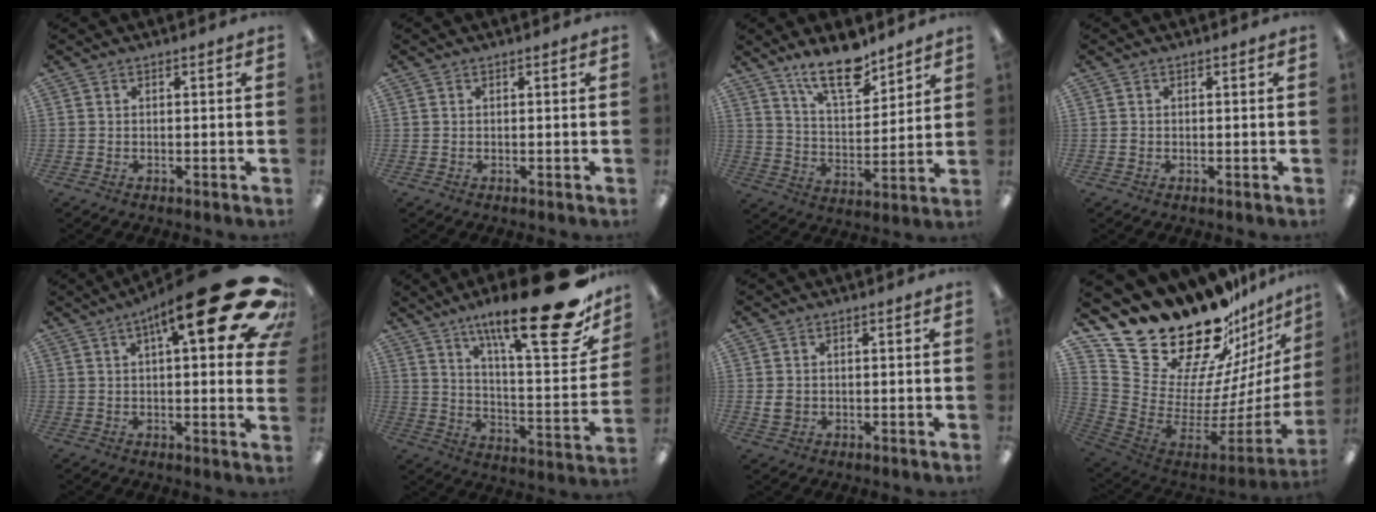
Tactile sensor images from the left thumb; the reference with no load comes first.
{"total": 0.5, "force": [0.4, 0.3, 0.1], "torque": [-0.003, 0.003, 0.007]}
{"total": 14.7, "force": [11.1, 5.6, 7.8], "torque": [-0.124, -0.062, 0.193]}
{"total": 0.7, "force": [0.1, 0.7, 0.2], "torque": [-0.004, 0.005, 0.001]}
{"total": 23.7, "force": [11.5, 6.3, 19.7], "torque": [-0.268, -0.069, 0.175]}
{"total": 26.2, "force": [16.8, 6.4, 19.1], "torque": [-0.280, -0.114, 0.266]}
{"total": 2.9, "force": [0.4, 2.5, 1.5], "torque": [-0.019, 0.001, 0.006]}
{"total": 30.1, "force": [23.3, 14.1, 12.9], "torque": [-0.197, -0.200, 0.458]}